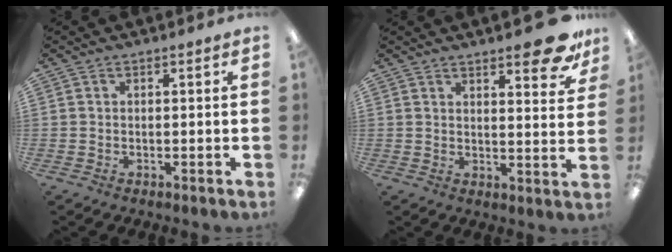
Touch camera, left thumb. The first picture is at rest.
{"total": 10.4, "force": [7.9, 2.7, 6.1], "torque": [-0.067, -0.056, 0.131]}